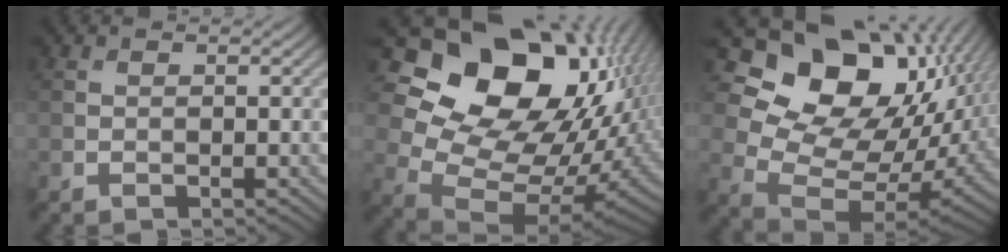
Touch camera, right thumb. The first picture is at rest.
{"total": 19.4, "force": [7.0, 13.7, 11.9], "torque": [-0.204, -0.010, 0.141]}
{"total": 17.2, "force": [6.6, 11.8, 10.7], "torque": [-0.196, 0.006, 0.131]}